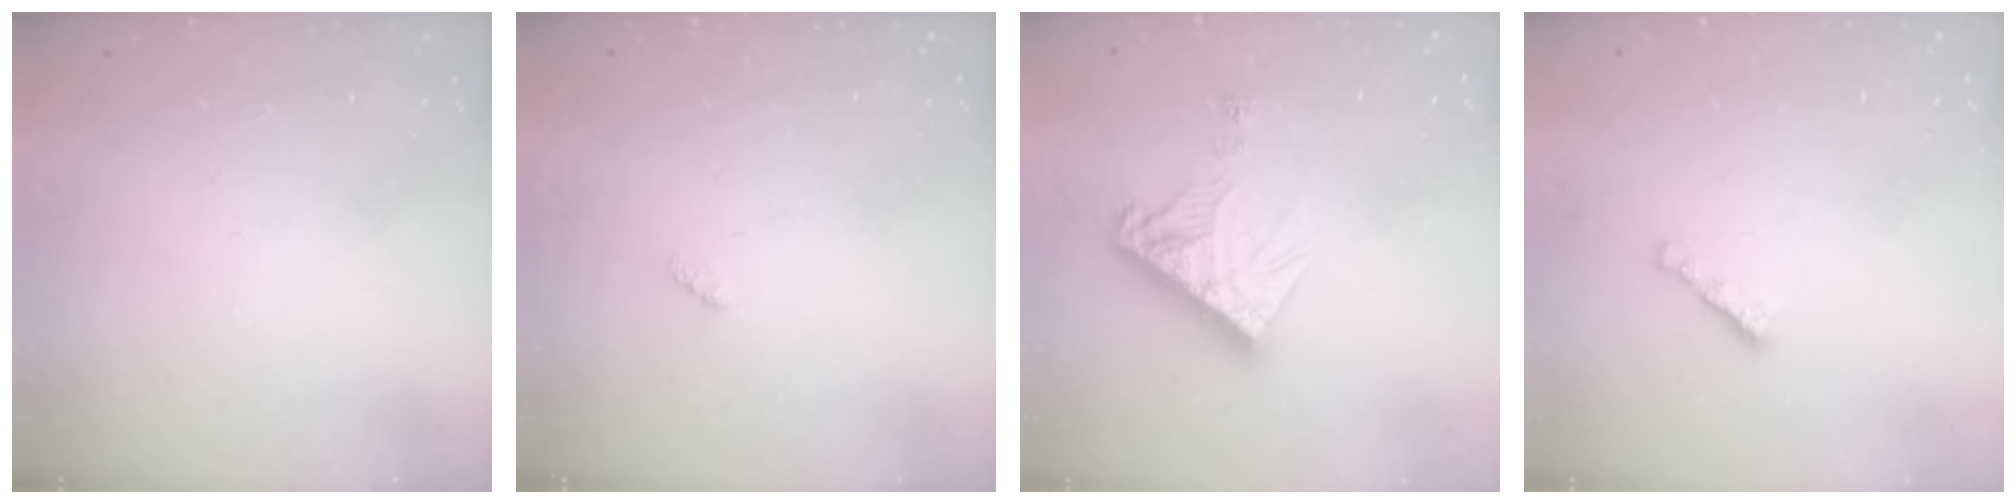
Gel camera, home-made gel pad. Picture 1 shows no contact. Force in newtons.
{"total": 1.9, "press": 1.9, "slide": 0.4}
{"total": 11.6, "press": 11.6, "slide": 1.0}
{"total": 1.7, "press": 1.6, "slide": 0.5}